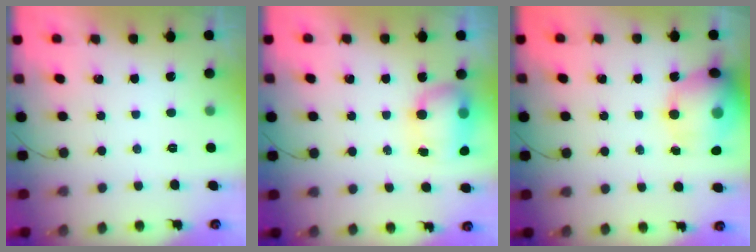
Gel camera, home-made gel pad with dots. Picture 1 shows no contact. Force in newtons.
{"total": 8.5, "press": 8.1, "slide": 2.7}
{"total": 17.5, "press": 17.2, "slide": 3.5}